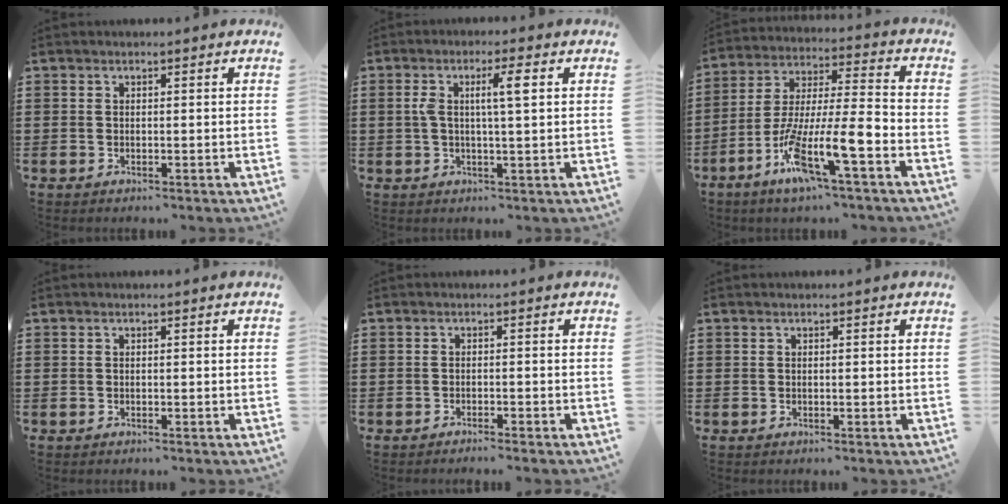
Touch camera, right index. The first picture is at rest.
{"total": 5.1, "force": [1.0, 0.5, 4.9], "torque": [-0.097, 0.000, 0.012]}
{"total": 13.3, "force": [-7.1, 1.8, 11.1], "torque": [-0.220, -0.013, -0.134]}
{"total": 0.0}
{"total": 1.1, "force": [-1.1, -0.2, 0.2], "torque": [-0.005, 0.001, -0.022]}
{"total": 0.0}